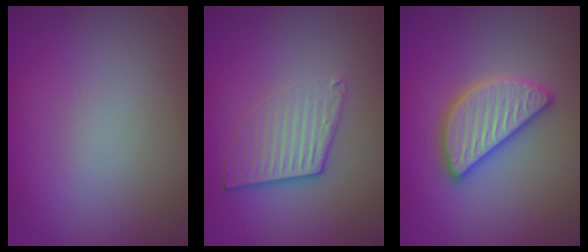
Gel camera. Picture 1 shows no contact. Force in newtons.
{"total": 4.2, "press": 2.7, "slide": 3.2}
{"total": 4.7, "press": 4.7, "slide": 0.4}